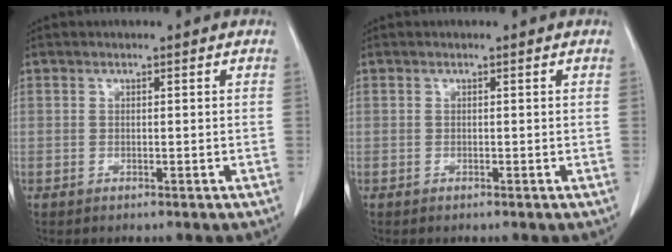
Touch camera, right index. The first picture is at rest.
{"total": 0.0}